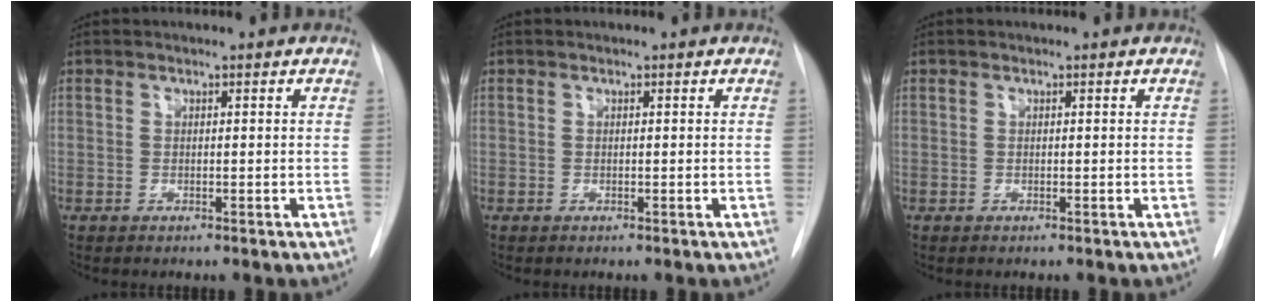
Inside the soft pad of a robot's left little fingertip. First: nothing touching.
{"total": 0.0}
{"total": 0.0}